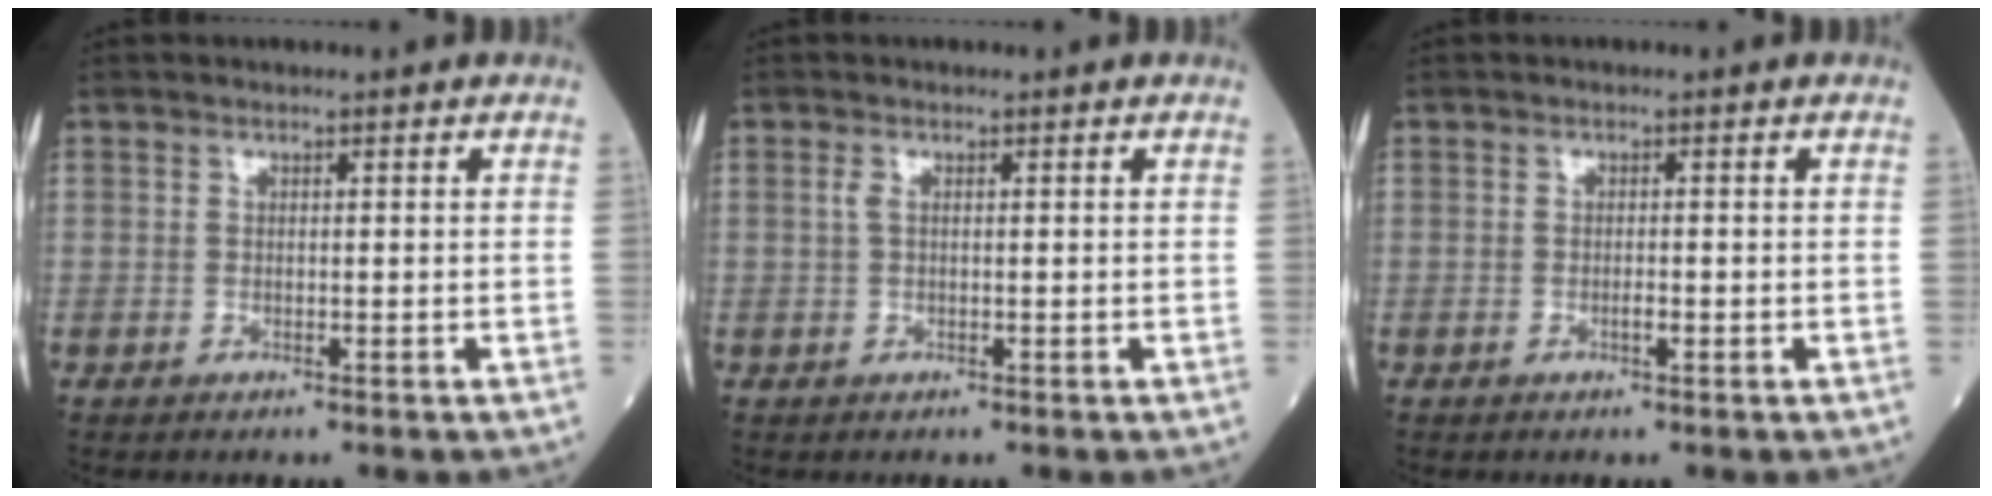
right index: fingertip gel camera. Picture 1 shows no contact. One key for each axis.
{"total": 0.8, "fx": 0.2, "fy": 0.3, "fz": 0.7, "tx": -0.019, "ty": 0.000, "tz": 0.001}
{"total": 0.9, "fx": -0.4, "fy": 0.2, "fz": 0.8, "tx": -0.017, "ty": 0.000, "tz": -0.006}